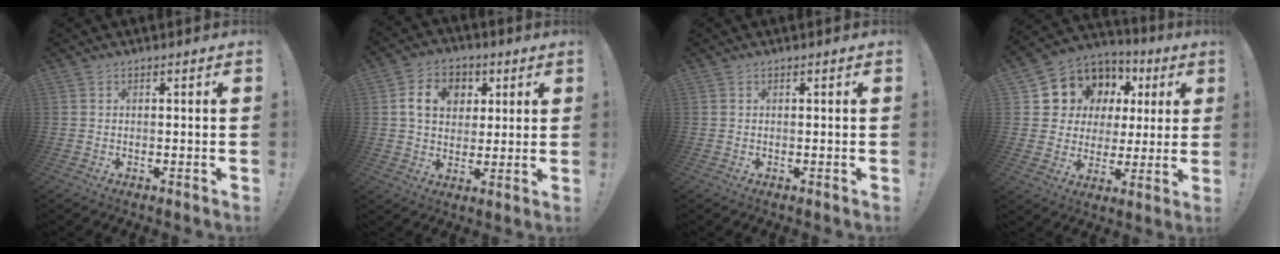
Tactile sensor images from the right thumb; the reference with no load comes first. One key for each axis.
{"total": 11.1, "fx": 3.4, "fy": 8.9, "fz": 5.7, "tx": -0.081, "ty": 0.000, "tz": 0.065}
{"total": 0.0}
{"total": 9.8, "fx": 4.8, "fy": 8.2, "fz": 2.3, "tx": -0.038, "ty": -0.048, "tz": 0.104}